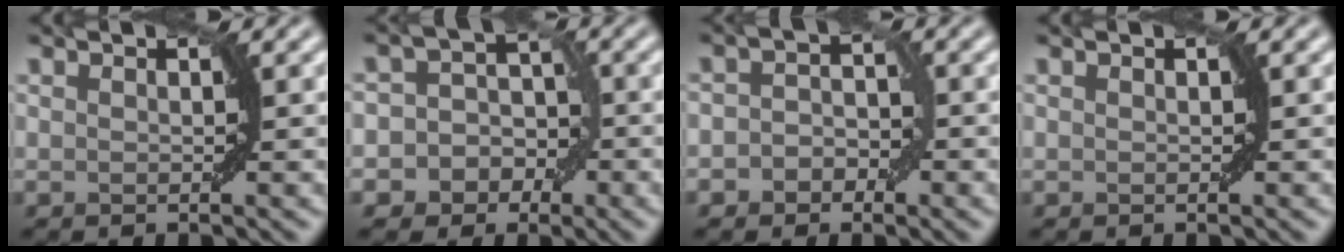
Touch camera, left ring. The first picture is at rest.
{"total": 6.0, "force": [-2.1, 5.4, 1.4], "torque": [-0.001, 0.022, -0.059]}
{"total": 2.4, "force": [-1.0, 1.9, 1.1], "torque": [-0.001, 0.005, -0.027]}
{"total": 0.0}